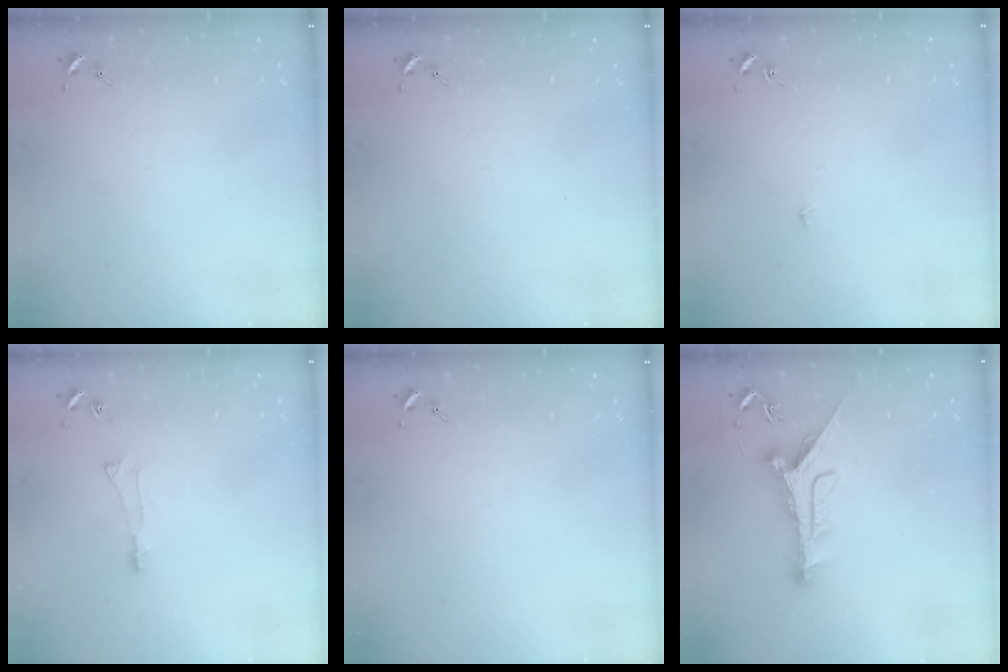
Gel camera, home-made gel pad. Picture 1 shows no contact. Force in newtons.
{"total": 0.0}
{"total": 2.3, "press": 2.3, "slide": 0.1}
{"total": 4.8, "press": 4.8, "slide": 0.4}
{"total": 0.0}
{"total": 11.3, "press": 11.3, "slide": 0.6}